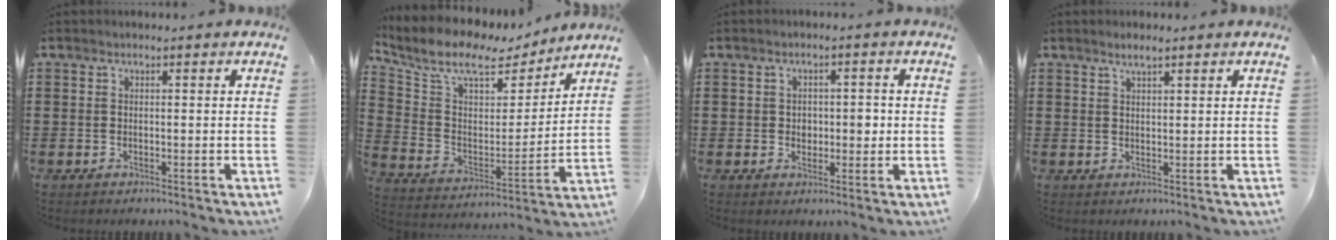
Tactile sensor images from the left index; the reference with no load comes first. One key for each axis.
{"total": 9.6, "fx": 7.5, "fy": 3.9, "fz": 4.6, "tx": -0.122, "ty": -0.041, "tz": 0.124}
{"total": 2.8, "fx": 0.1, "fy": 1.8, "fz": 2.1, "tx": -0.029, "ty": -0.001, "tz": -0.005}
{"total": 2.0, "fx": 1.5, "fy": 0.3, "fz": 1.2, "tx": -0.025, "ty": 0.002, "tz": 0.027}